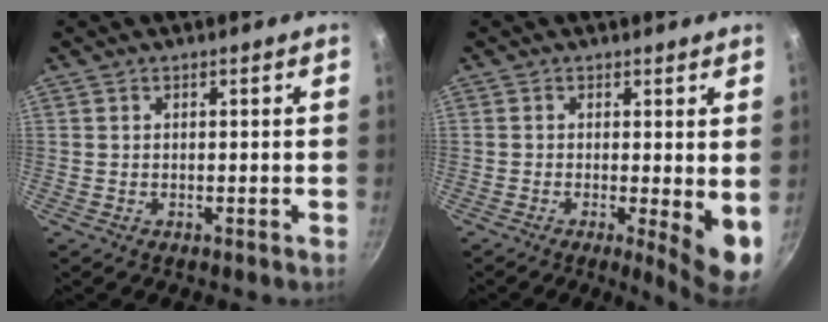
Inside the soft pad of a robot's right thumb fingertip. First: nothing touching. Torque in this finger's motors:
{"motor_torque": [1.59, 3.42, -0.04, 0.13, 0.05]}